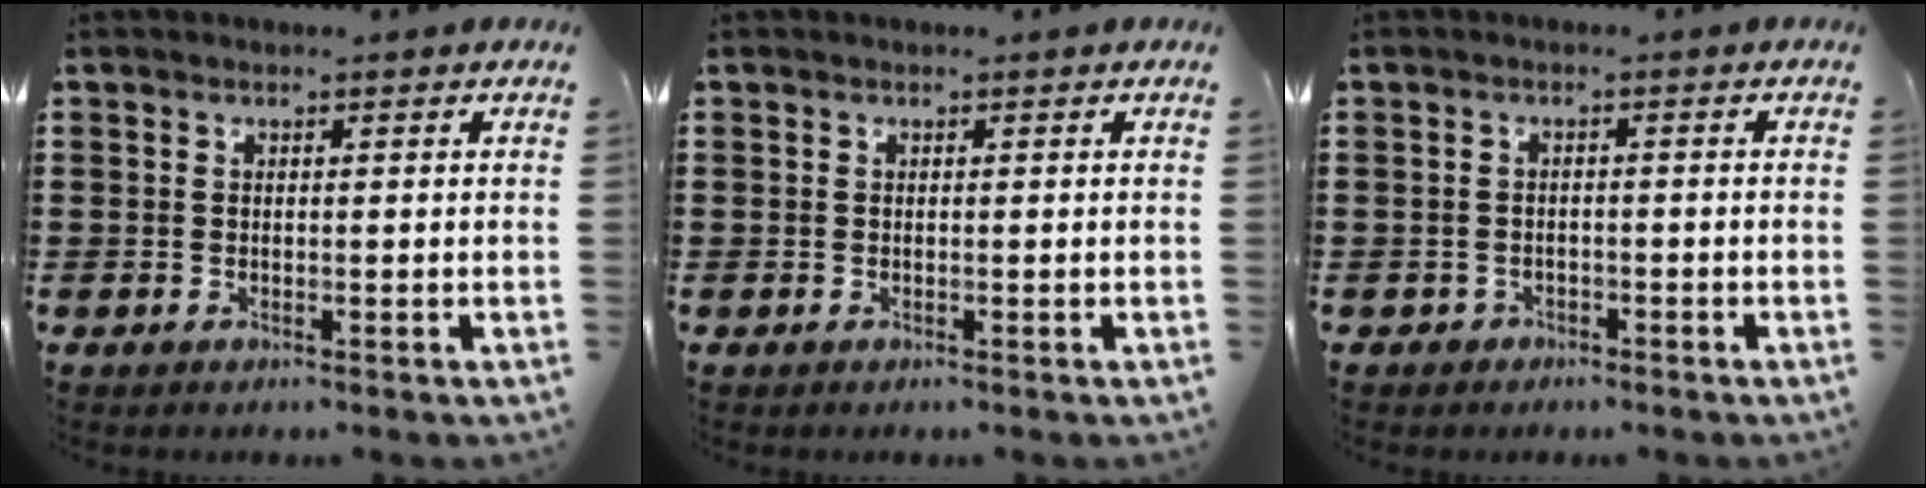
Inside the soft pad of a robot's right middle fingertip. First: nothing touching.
{"total": 0.0}
{"total": 1.4, "force": [-1.2, 0.8, 0.0], "torque": [-0.005, 0.003, -0.028]}